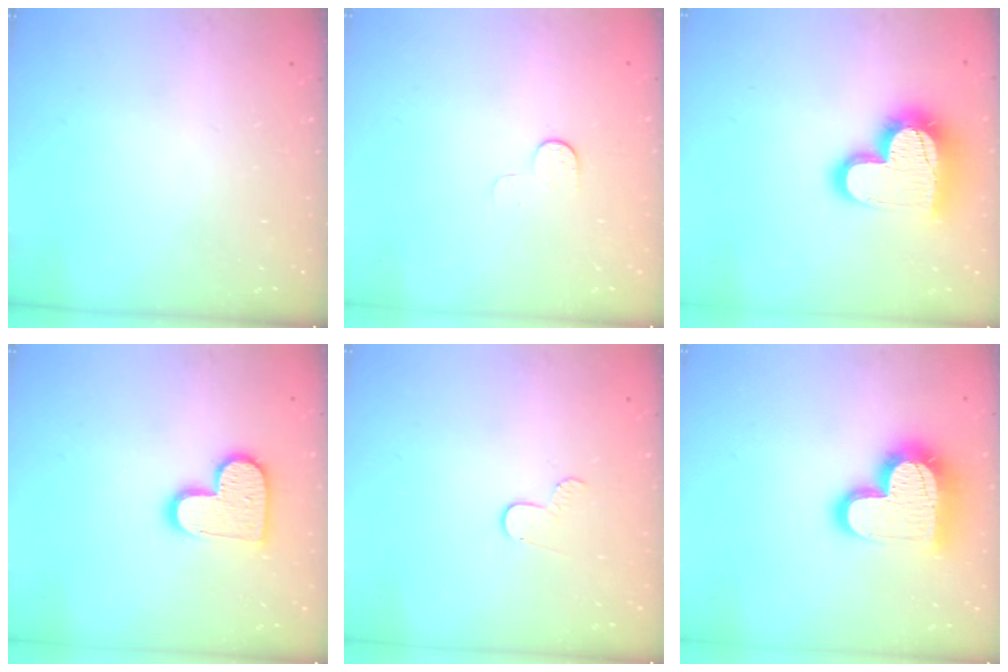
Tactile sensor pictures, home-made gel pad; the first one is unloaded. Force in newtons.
{"total": 4.2, "press": 4.1, "slide": 1.0}
{"total": 20.1, "press": 20.0, "slide": 1.4}
{"total": 12.5, "press": 12.5, "slide": 0.7}
{"total": 5.7, "press": 5.7, "slide": 0.5}
{"total": 19.2, "press": 19.2, "slide": 1.5}